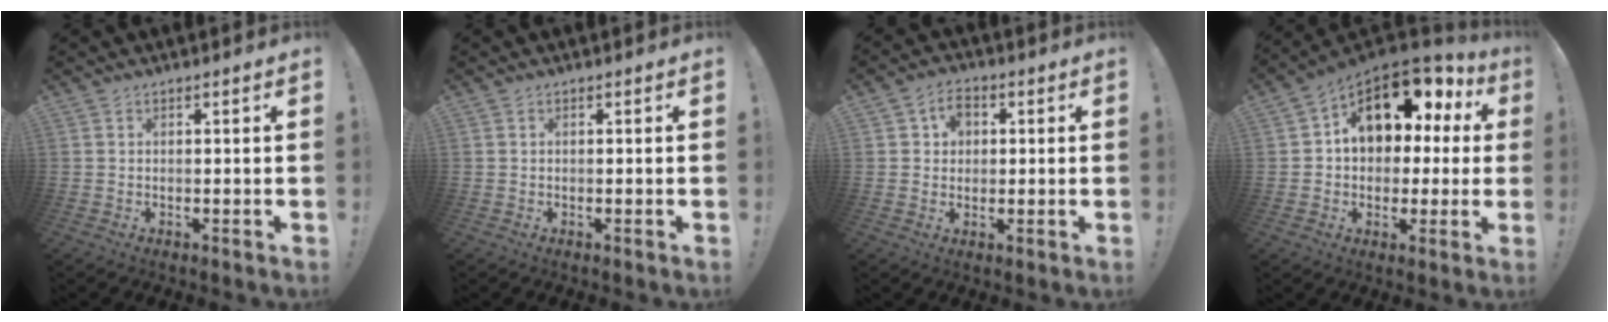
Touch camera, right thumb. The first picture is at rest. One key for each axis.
{"total": 0.0}
{"total": 4.9, "fx": 1.5, "fy": 4.1, "fz": 2.1, "tx": -0.025, "ty": 0.002, "tz": 0.025}
{"total": 14.9, "fx": 6.6, "fy": 9.6, "fz": 9.3, "tx": -0.126, "ty": -0.042, "tz": 0.114}